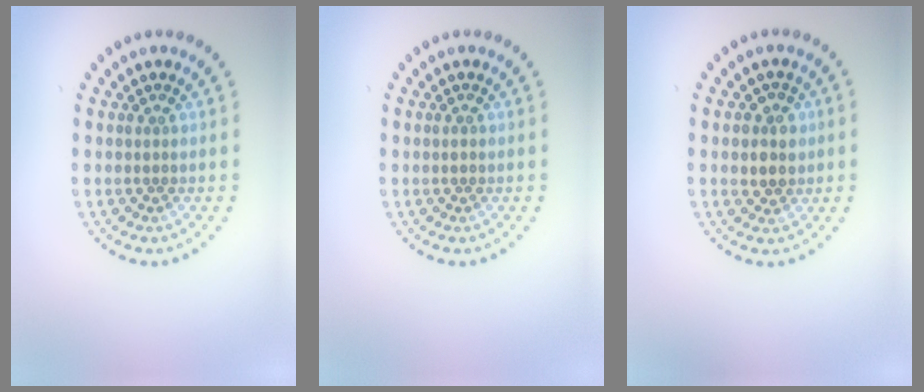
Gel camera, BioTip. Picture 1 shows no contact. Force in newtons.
{"total": 0.6, "press": 0.6, "slide": 0.1}
{"total": 2.6, "press": 2.5, "slide": 0.7}